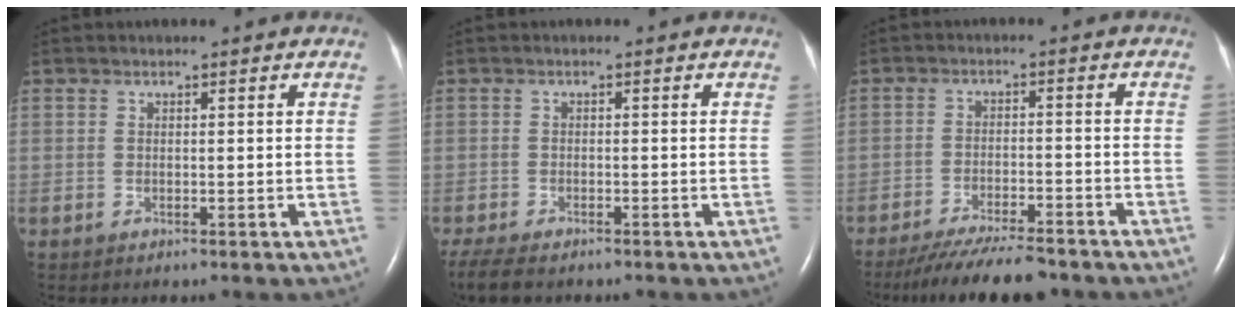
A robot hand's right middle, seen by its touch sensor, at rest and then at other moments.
{"total": 6.1, "force": [-4.9, 1.9, 3.1], "torque": [-0.059, -0.015, -0.078]}
{"total": 11.3, "force": [-10.0, 1.4, 5.0], "torque": [-0.079, -0.018, -0.153]}